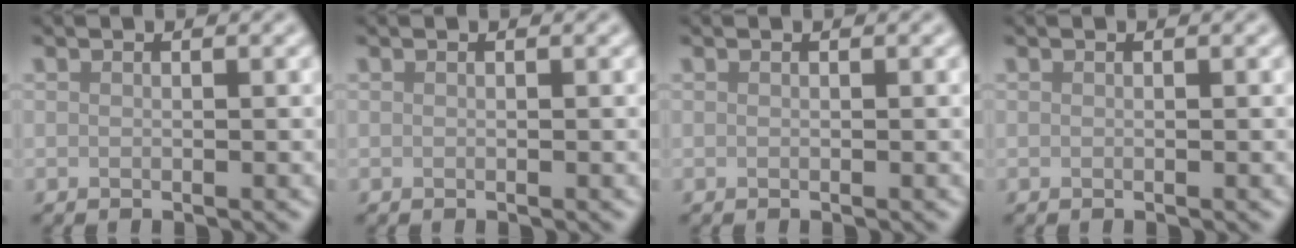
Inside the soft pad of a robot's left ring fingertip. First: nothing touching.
{"total": 0.0}
{"total": 0.0}
{"total": 0.0}